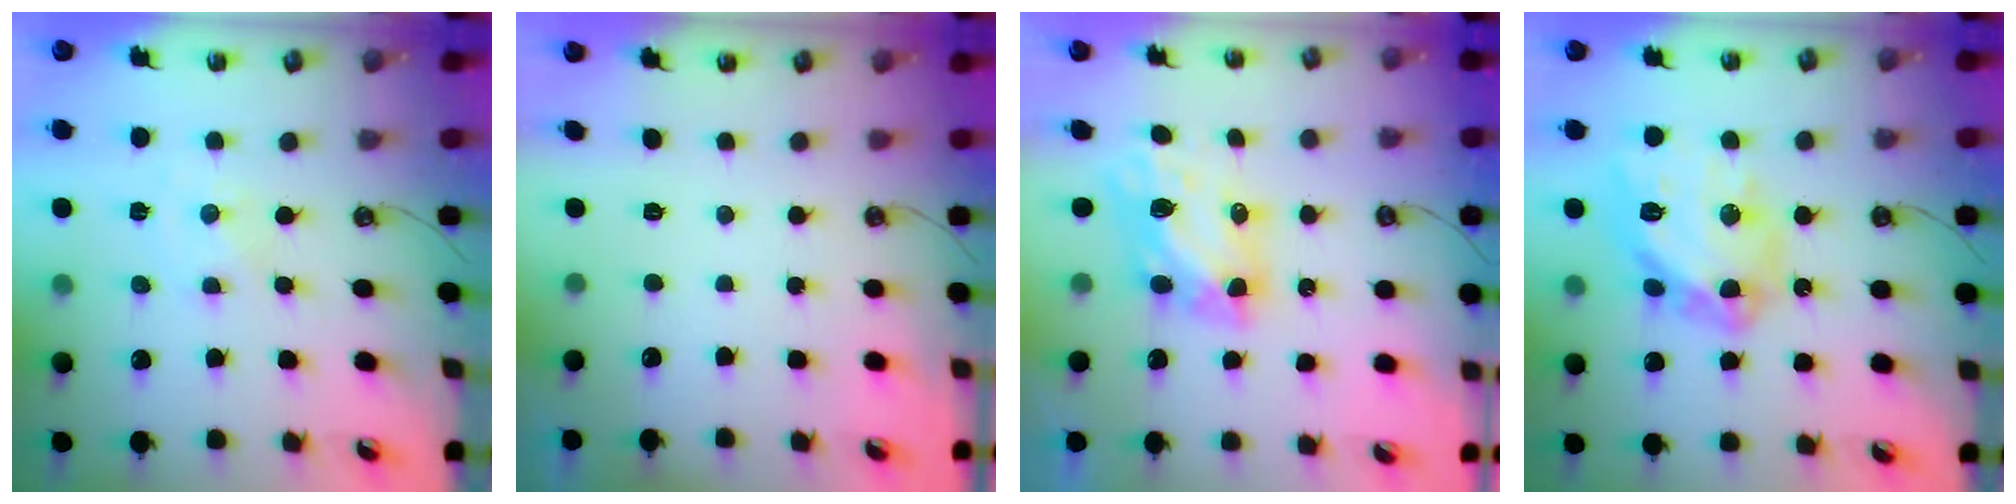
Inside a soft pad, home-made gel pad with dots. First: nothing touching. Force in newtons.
{"total": 0.0}
{"total": 6.3, "press": 6.3, "slide": 0.7}
{"total": 18.9, "press": 18.8, "slide": 1.8}